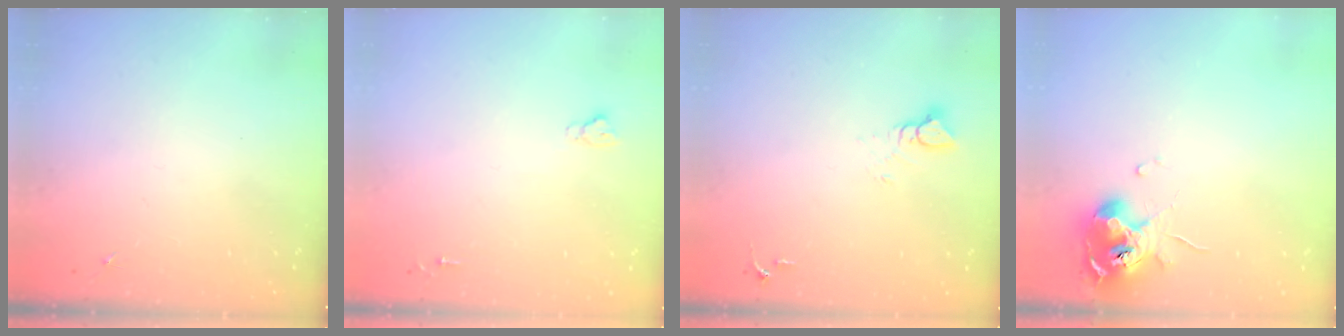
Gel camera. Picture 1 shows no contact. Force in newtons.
{"total": 2.6, "press": 2.5, "slide": 0.3}
{"total": 3.9, "press": 3.9, "slide": 0.2}
{"total": 10.8, "press": 10.7, "slide": 1.2}